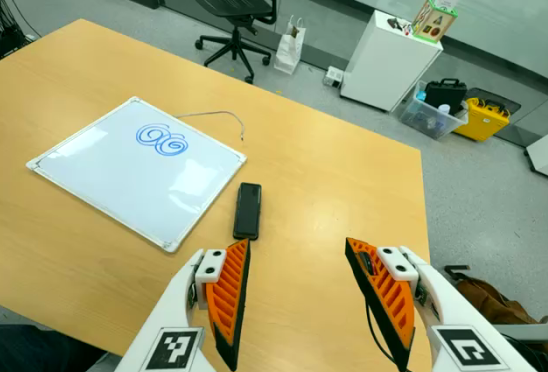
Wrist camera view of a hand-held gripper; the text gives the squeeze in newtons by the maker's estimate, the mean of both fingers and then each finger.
{"total": 0.0}